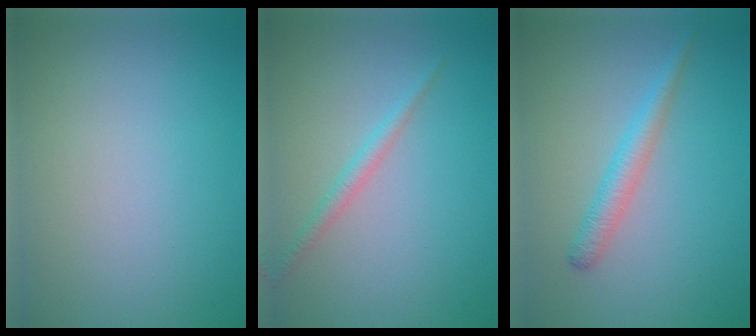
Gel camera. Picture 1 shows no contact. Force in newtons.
{"total": 1.5, "press": 1.5, "slide": 0.0}
{"total": 2.3, "press": 2.3, "slide": 0.0}